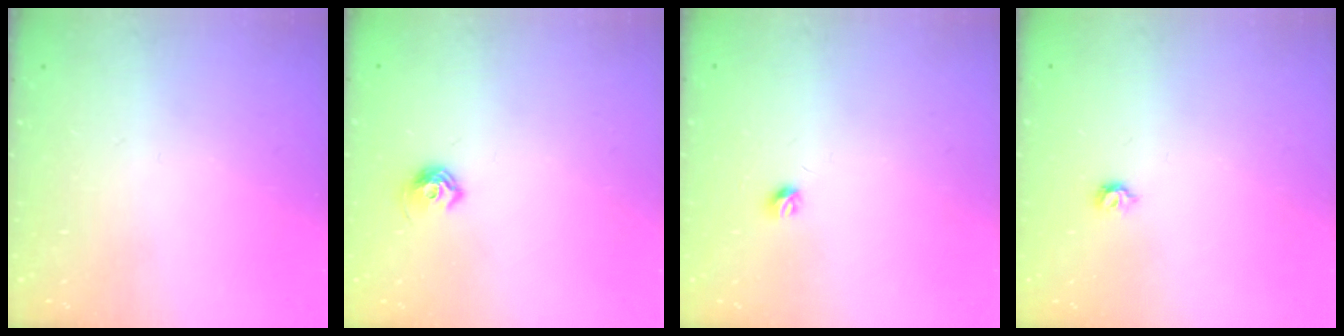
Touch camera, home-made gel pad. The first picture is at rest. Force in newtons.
{"total": 6.1, "press": 6.0, "slide": 1.1}
{"total": 3.6, "press": 3.5, "slide": 0.6}
{"total": 4.1, "press": 4.0, "slide": 0.8}